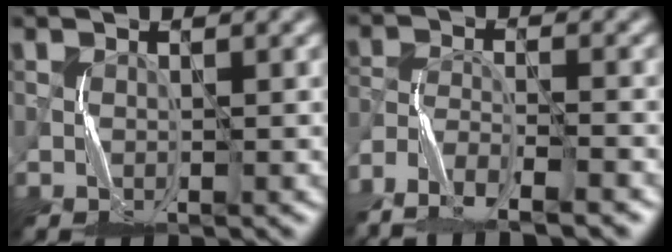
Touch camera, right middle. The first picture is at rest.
{"total": 6.9, "force": [-6.4, 1.2, 2.3], "torque": [-0.038, -0.011, -0.114]}